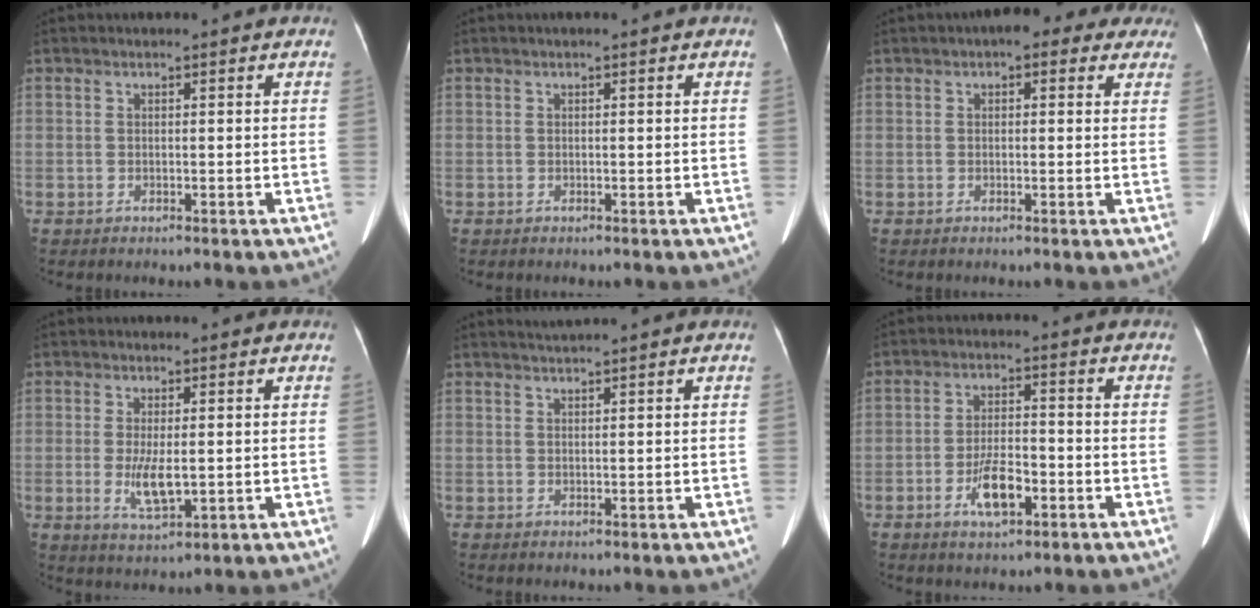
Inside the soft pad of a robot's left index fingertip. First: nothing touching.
{"total": 0.0}
{"total": 5.9, "force": [3.9, 2.9, 3.3], "torque": [-0.025, 0.032, 0.043]}
{"total": 5.0, "force": [-0.4, 1.6, 4.7], "torque": [-0.095, -0.012, -0.002]}
{"total": 1.2, "force": [1.0, -0.6, 0.2], "torque": [-0.009, 0.001, 0.026]}
{"total": 6.2, "force": [-2.8, 2.2, 5.1], "torque": [-0.103, 0.002, -0.046]}